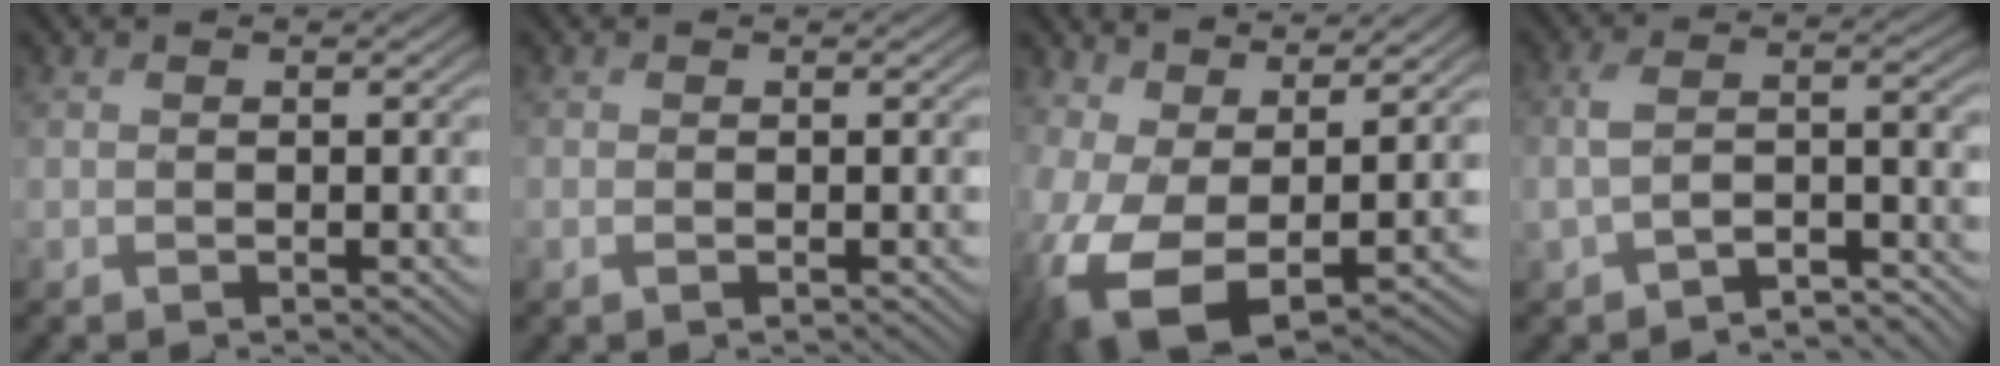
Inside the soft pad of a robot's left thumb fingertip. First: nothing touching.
{"total": 0.5, "force": [-0.2, 0.2, 0.4], "torque": [-0.014, -0.003, -0.004]}
{"total": 10.9, "force": [0.4, 6.2, 9.0], "torque": [-0.225, -0.024, 0.016]}
{"total": 5.0, "force": [-3.3, 1.8, 3.3], "torque": [-0.072, -0.003, -0.066]}